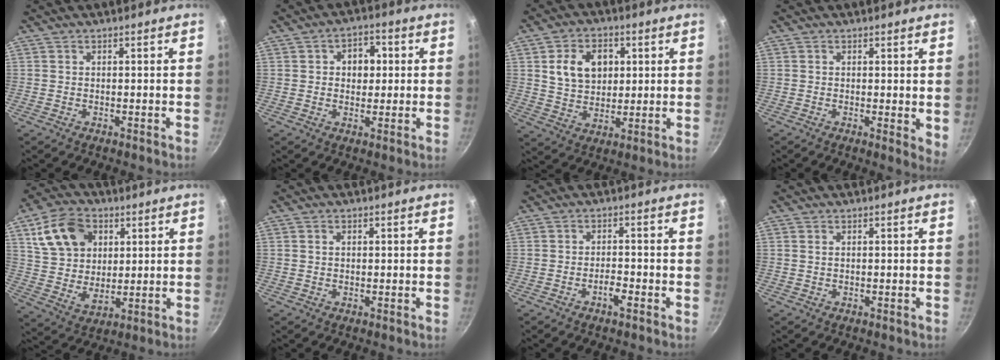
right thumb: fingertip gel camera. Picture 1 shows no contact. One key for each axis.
{"total": 6.3, "fx": 1.1, "fy": 4.7, "fz": 3.9, "tx": -0.023, "ty": 0.007, "tz": 0.010}
{"total": 10.9, "fx": 2.8, "fy": 8.1, "fz": 6.8, "tx": -0.091, "ty": -0.004, "tz": 0.048}
{"total": 3.4, "fx": 0.5, "fy": 1.4, "fz": 3.1, "tx": -0.034, "ty": -0.008, "tz": 0.005}
{"total": 15.1, "fx": 5.6, "fy": 10.9, "fz": 8.8, "tx": -0.140, "ty": -0.008, "tz": 0.104}
{"total": 1.1, "fx": 0.2, "fy": 0.8, "fz": 0.6, "tx": -0.009, "ty": 0.005, "tz": 0.004}
{"total": 2.7, "fx": -1.6, "fy": 0.8, "fz": 2.0, "tx": -0.031, "ty": 0.015, "tz": -0.030}
{"total": 0.6, "fx": 0.2, "fy": 0.4, "fz": 0.5, "tx": -0.009, "ty": 0.001, "tz": 0.004}